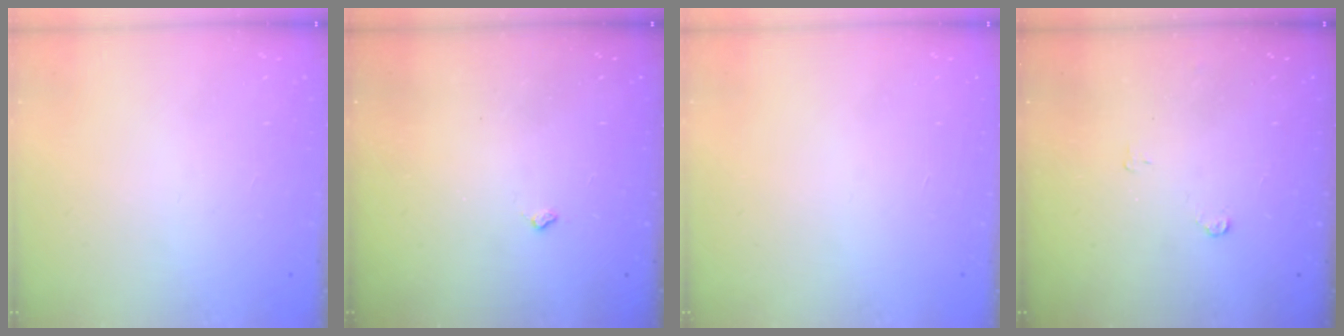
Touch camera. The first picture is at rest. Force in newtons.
{"total": 2.8, "press": 2.8, "slide": 0.4}
{"total": 0.0}
{"total": 3.3, "press": 3.3, "slide": 0.4}